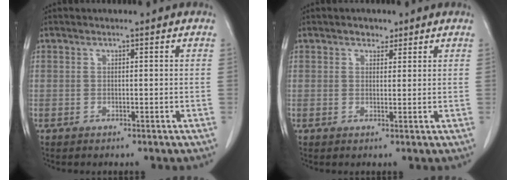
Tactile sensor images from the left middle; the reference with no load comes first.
{"total": 1.8, "force": [1.2, 1.2, 0.5], "torque": [-0.007, -0.001, 0.017]}